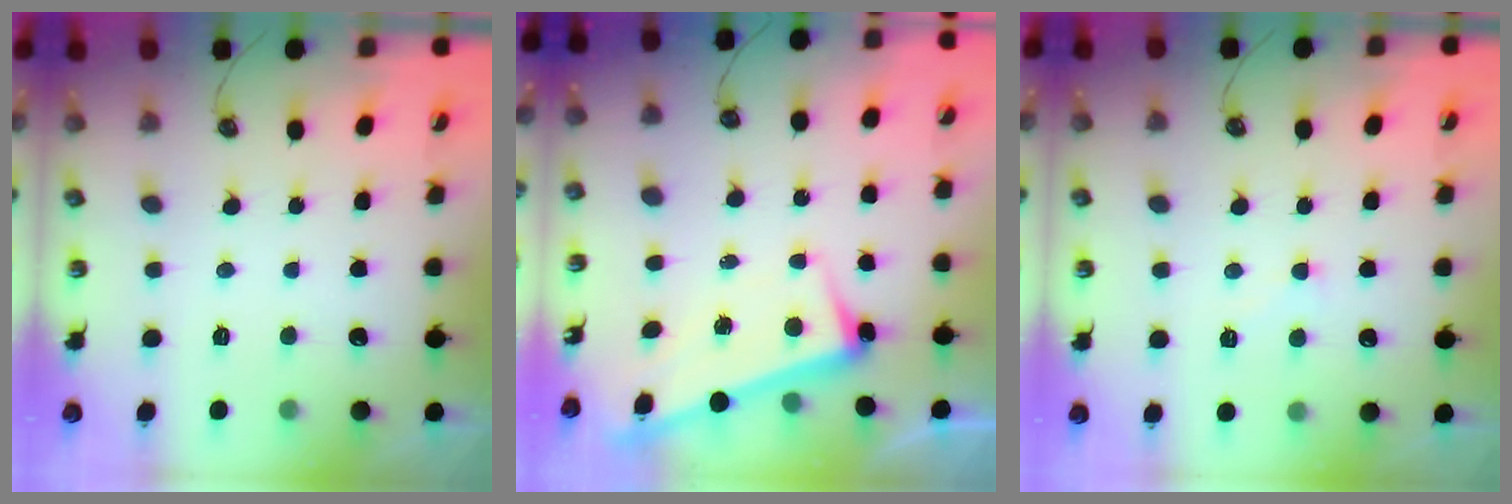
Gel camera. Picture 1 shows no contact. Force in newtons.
{"total": 2.6, "press": 2.4, "slide": 0.9}
{"total": 1.8, "press": 1.7, "slide": 0.5}